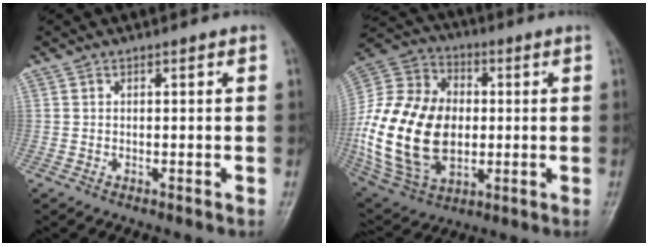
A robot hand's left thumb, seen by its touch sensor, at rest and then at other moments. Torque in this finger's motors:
{"motor_torque": [-0.35, 1.95, 2.11, 0.65, 0.26]}